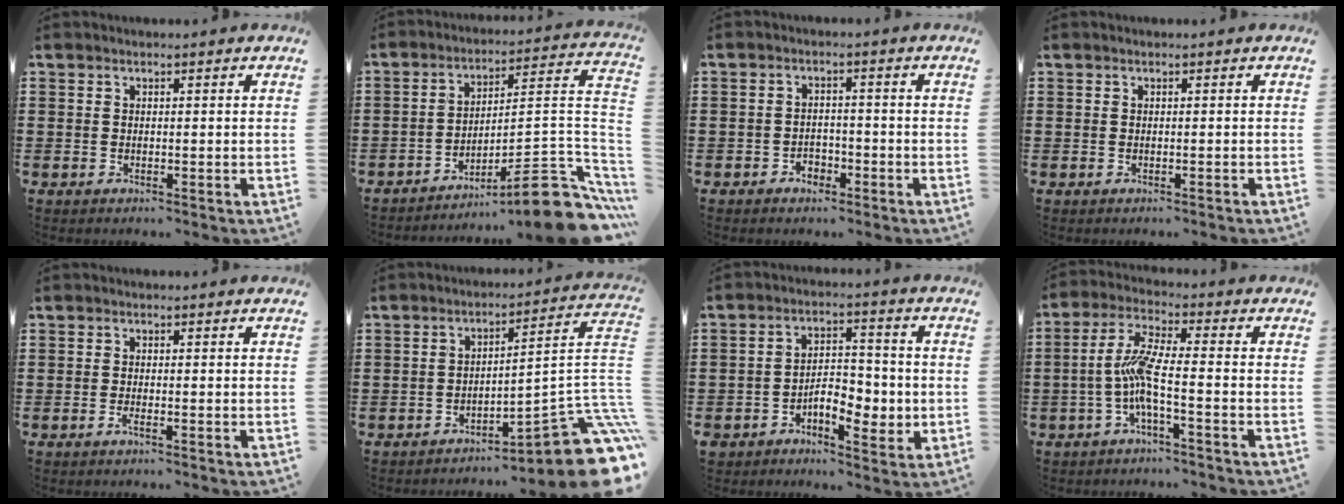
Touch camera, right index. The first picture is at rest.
{"total": 11.7, "force": [-7.6, 1.2, 8.8], "torque": [-0.112, 0.009, -0.139]}
{"total": 2.2, "force": [-1.6, 1.3, 0.6], "torque": [-0.017, 0.001, -0.035]}
{"total": 0.0}
{"total": 1.1, "force": [-0.6, 0.1, 0.8], "torque": [-0.022, -0.007, -0.014]}
{"total": 9.6, "force": [-5.6, 2.7, 7.3], "torque": [-0.088, -0.005, -0.107]}
{"total": 6.1, "force": [-2.3, 3.6, 4.4], "torque": [-0.071, 0.011, -0.045]}
{"total": 6.9, "force": [-2.1, 1.0, 6.5], "torque": [-0.150, -0.009, -0.048]}